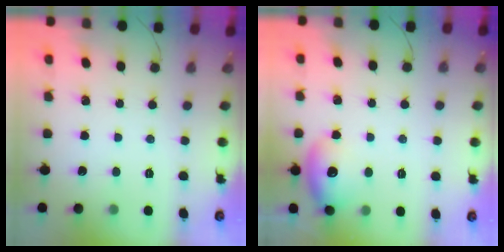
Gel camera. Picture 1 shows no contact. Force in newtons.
{"total": 10.6, "press": 10.5, "slide": 1.3}